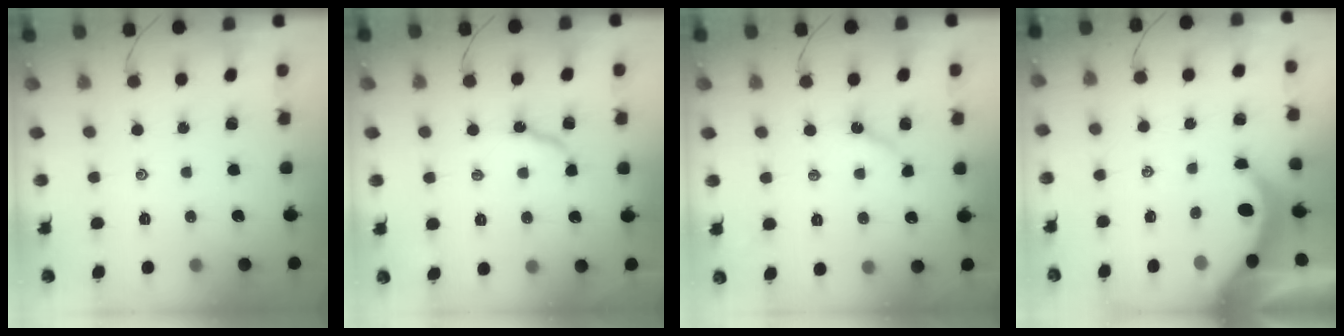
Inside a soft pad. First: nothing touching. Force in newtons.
{"total": 7.2, "press": 7.1, "slide": 0.7}
{"total": 4.0, "press": 3.9, "slide": 0.5}
{"total": 3.6, "press": 3.6, "slide": 0.4}